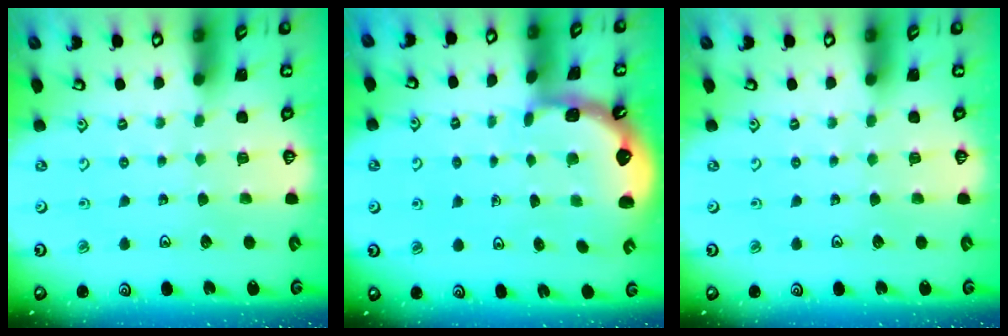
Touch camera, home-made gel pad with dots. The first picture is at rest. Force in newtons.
{"total": 1.3, "press": 1.3, "slide": 0.1}
{"total": 0.0}